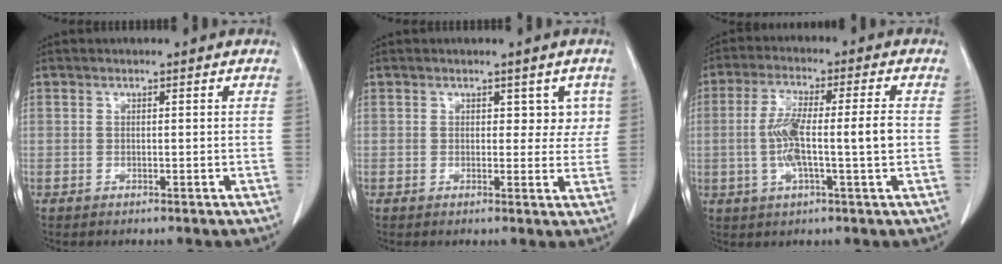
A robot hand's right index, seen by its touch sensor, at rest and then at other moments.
{"total": 3.3, "force": [1.2, 2.2, 2.1], "torque": [-0.006, 0.003, 0.013]}
{"total": 9.7, "force": [-0.7, 0.9, 9.6], "torque": [-0.181, 0.010, -0.017]}